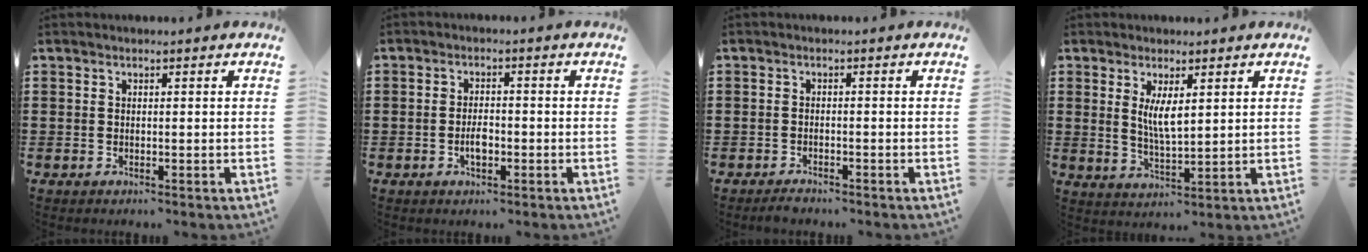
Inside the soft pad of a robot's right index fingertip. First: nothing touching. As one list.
[{"total": 2.9, "force": [-0.9, 1.3, 2.4], "torque": [-0.046, 0.004, -0.016]}, {"total": 1.3, "force": [-1.3, 0.2, 0.3], "torque": [-0.008, -0.001, -0.024]}, {"total": 4.7, "force": [1.4, 1.1, 4.3], "torque": [-0.088, -0.002, 0.026]}]